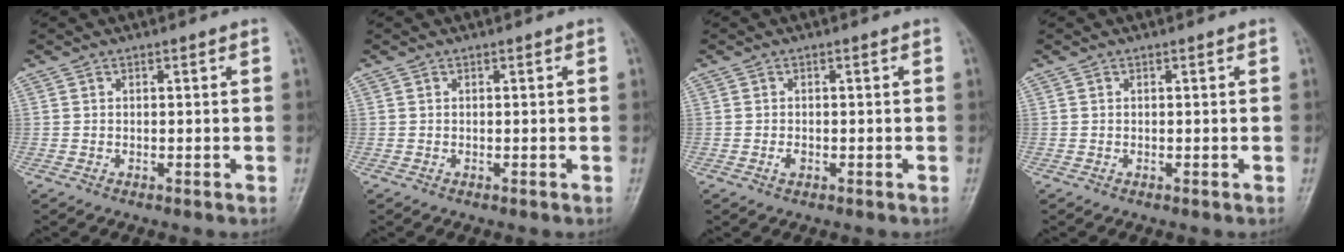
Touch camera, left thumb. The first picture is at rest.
{"total": 0.0}
{"total": 1.3, "force": [-0.4, 0.7, 1.0], "torque": [-0.017, 0.005, -0.007]}
{"total": 0.0}